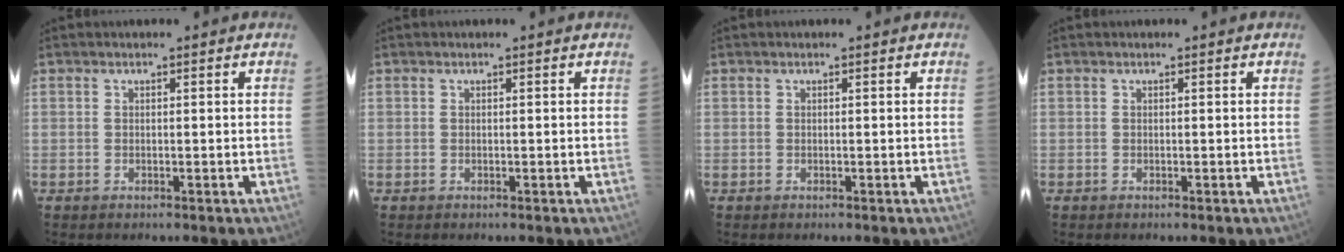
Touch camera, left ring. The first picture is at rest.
{"total": 0.0}
{"total": 0.0}
{"total": 0.0}